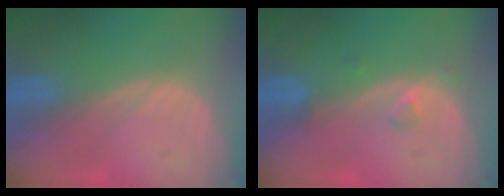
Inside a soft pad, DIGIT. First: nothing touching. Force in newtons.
{"total": 1.5, "press": 1.5, "slide": 0.1}